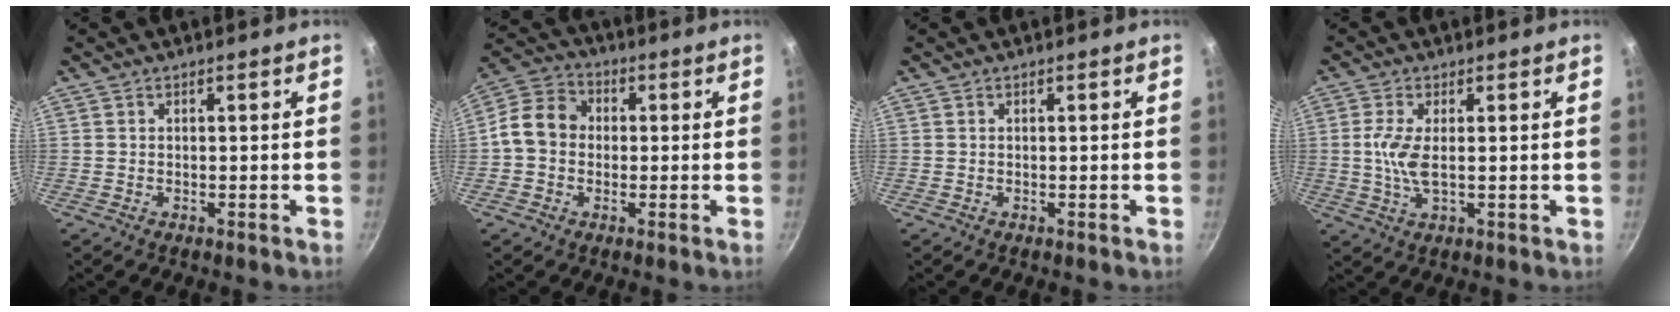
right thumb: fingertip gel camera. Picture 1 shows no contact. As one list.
[{"total": 8.8, "force": [-0.3, 7.3, 4.9], "torque": [-0.063, 0.023, -0.030]}, {"total": 0.0}, {"total": 5.7, "force": [0.3, 2.1, 5.2], "torque": [-0.118, -0.001, 0.005]}]